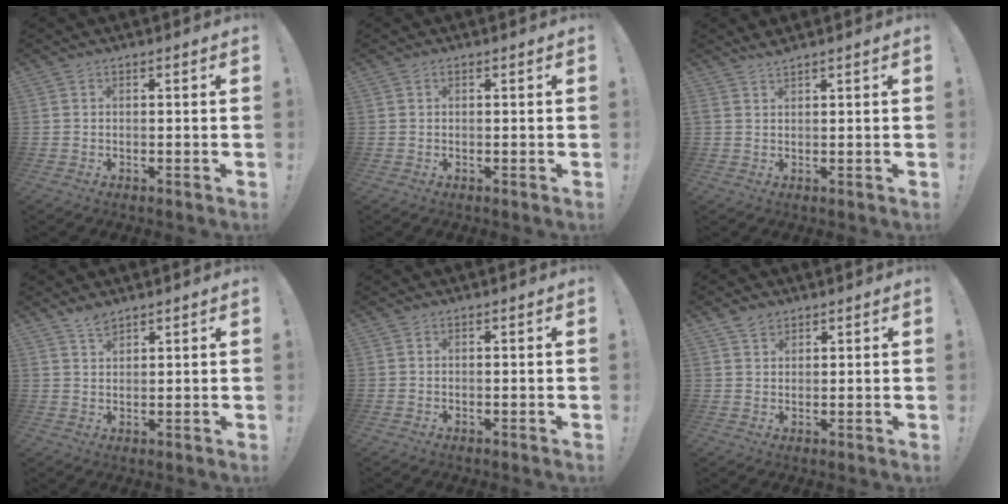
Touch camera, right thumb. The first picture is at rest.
{"total": 0.0}
{"total": 1.8, "force": [1.6, -0.3, 0.8], "torque": [-0.017, -0.006, 0.028]}
{"total": 3.3, "force": [2.8, 1.1, 1.2], "torque": [-0.014, -0.020, 0.050]}
{"total": 0.0}
{"total": 3.3, "force": [2.4, 2.1, 0.9], "torque": [-0.014, -0.008, 0.044]}